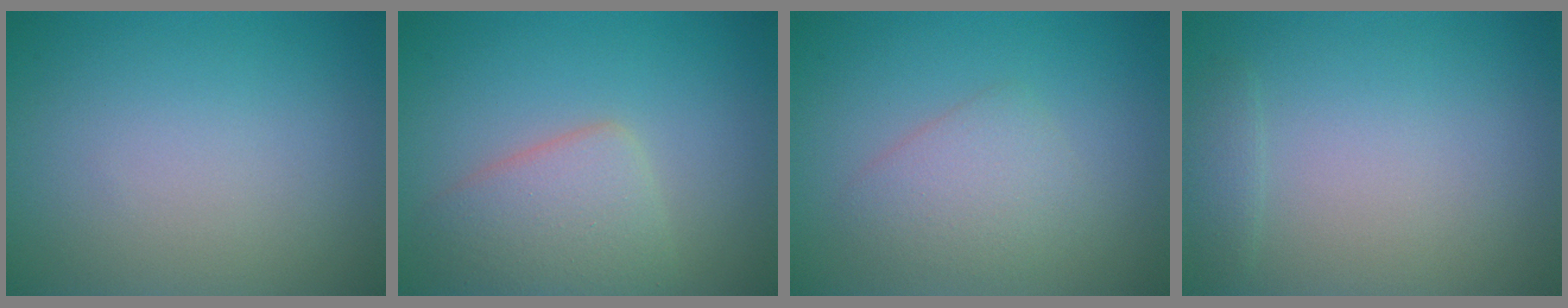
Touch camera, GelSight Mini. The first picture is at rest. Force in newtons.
{"total": 4.0, "press": 4.0, "slide": 0.2}
{"total": 2.5, "press": 2.5, "slide": 0.1}
{"total": 1.0, "press": 1.0, "slide": 0.1}